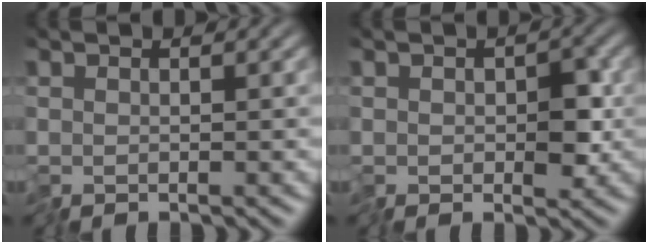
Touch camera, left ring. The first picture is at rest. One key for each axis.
{"total": 3.2, "fx": -0.4, "fy": 1.9, "fz": 2.5, "tx": -0.041, "ty": 0.001, "tz": -0.008}